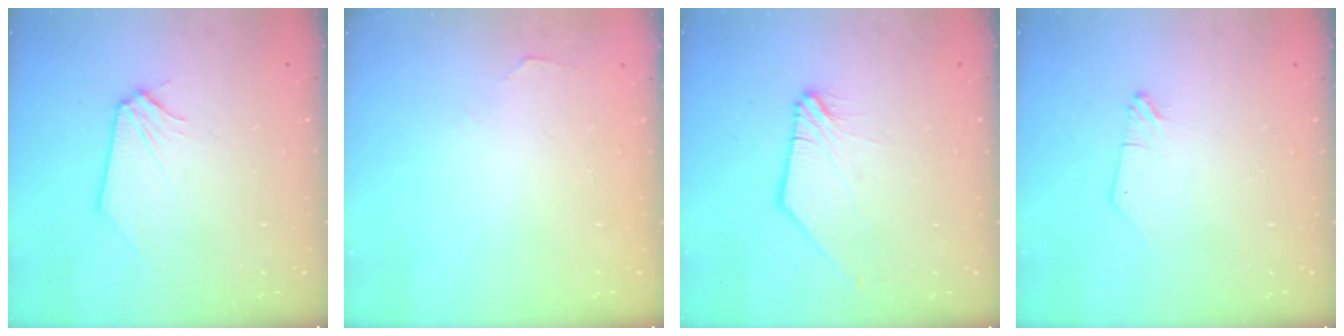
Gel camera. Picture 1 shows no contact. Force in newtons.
{"total": 1.9, "press": 1.9, "slide": 0.3}
{"total": 1.6, "press": 1.6, "slide": 0.1}
{"total": 0.0}